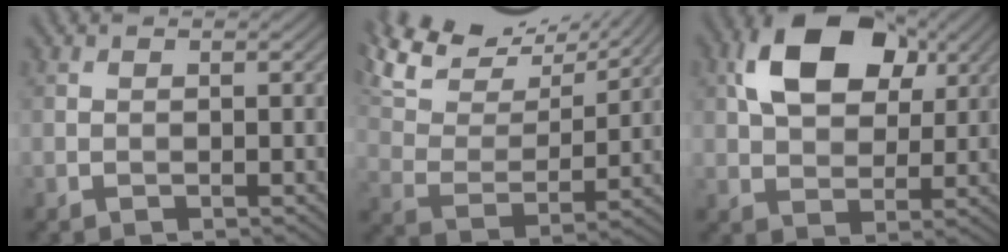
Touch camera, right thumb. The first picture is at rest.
{"total": 14.9, "force": [12.0, 4.7, 7.5], "torque": [-0.195, 0.019, 0.181]}
{"total": 12.4, "force": [4.6, 7.7, 8.5], "torque": [-0.167, 0.019, 0.078]}